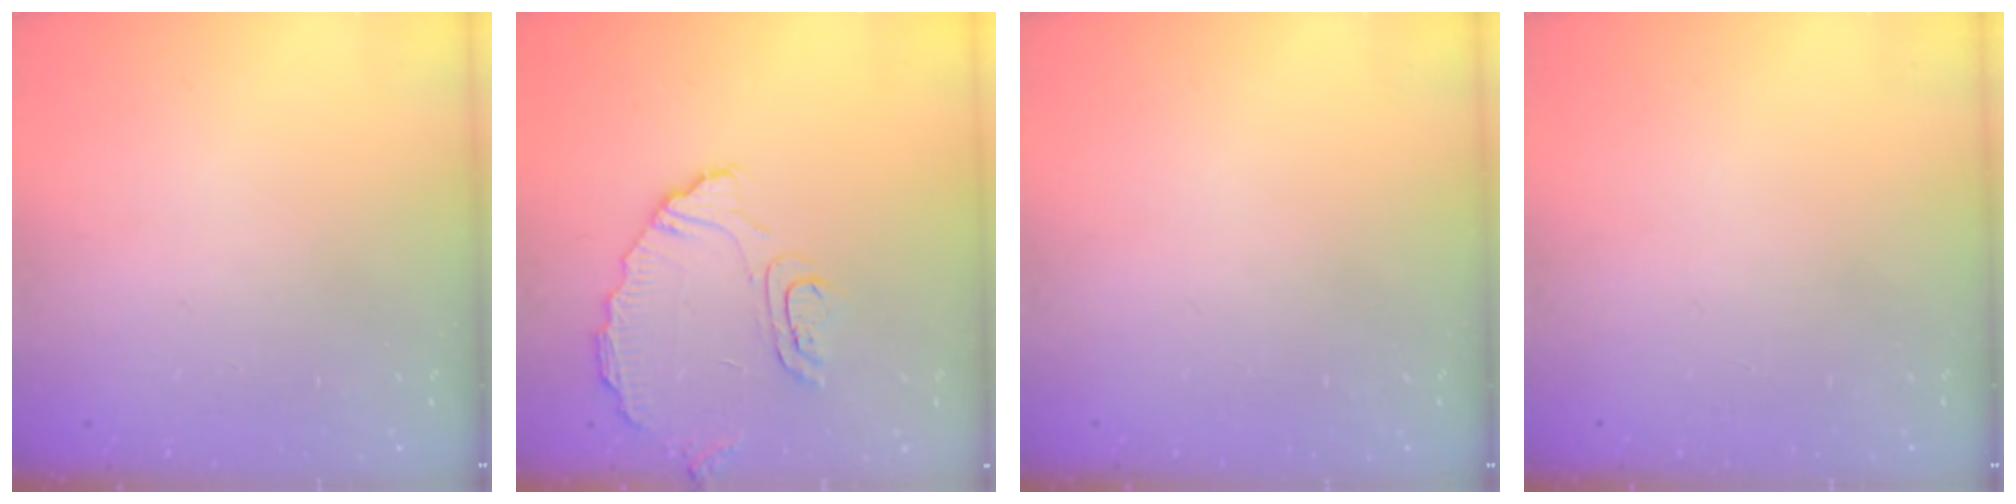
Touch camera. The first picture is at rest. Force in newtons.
{"total": 9.0, "press": 9.0, "slide": 0.8}
{"total": 0.0}
{"total": 0.0}